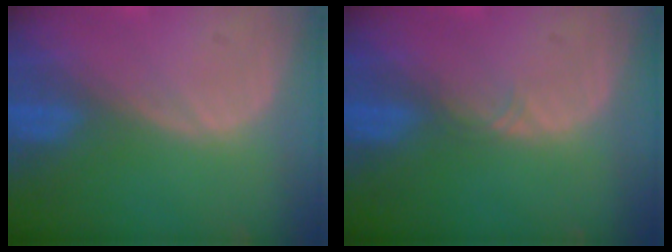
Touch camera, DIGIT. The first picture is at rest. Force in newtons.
{"total": 0.9, "press": 0.8, "slide": 0.2}